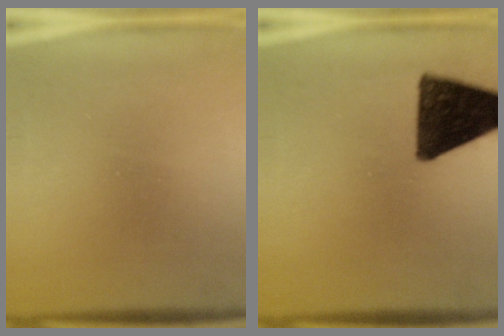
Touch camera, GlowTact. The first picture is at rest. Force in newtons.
{"total": 13.9}